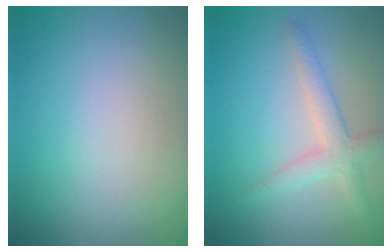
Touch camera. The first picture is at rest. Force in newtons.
{"total": 2.6, "press": 2.6, "slide": 0.1}